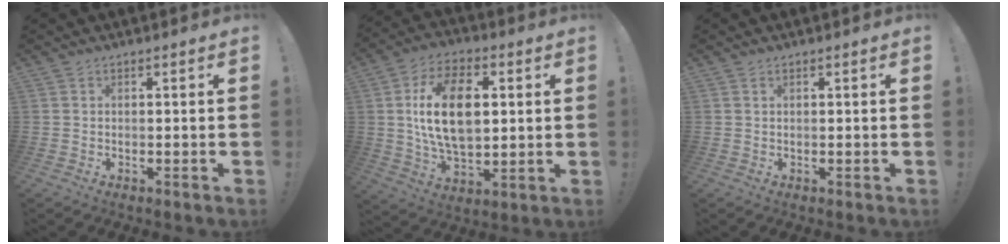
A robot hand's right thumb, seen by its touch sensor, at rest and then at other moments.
{"total": 18.7, "force": [2.7, 11.1, 14.8], "torque": [-0.263, 0.002, 0.040]}
{"total": 0.5, "force": [0.3, -0.1, 0.4], "torque": [-0.002, -0.002, 0.005]}